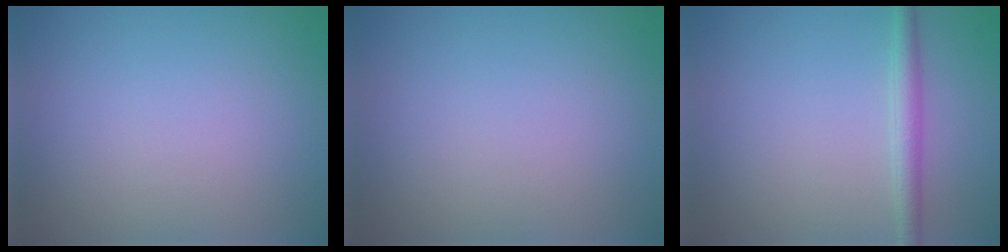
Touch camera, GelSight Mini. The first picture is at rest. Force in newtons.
{"total": 0.0}
{"total": 2.1, "press": 2.1, "slide": 0.0}